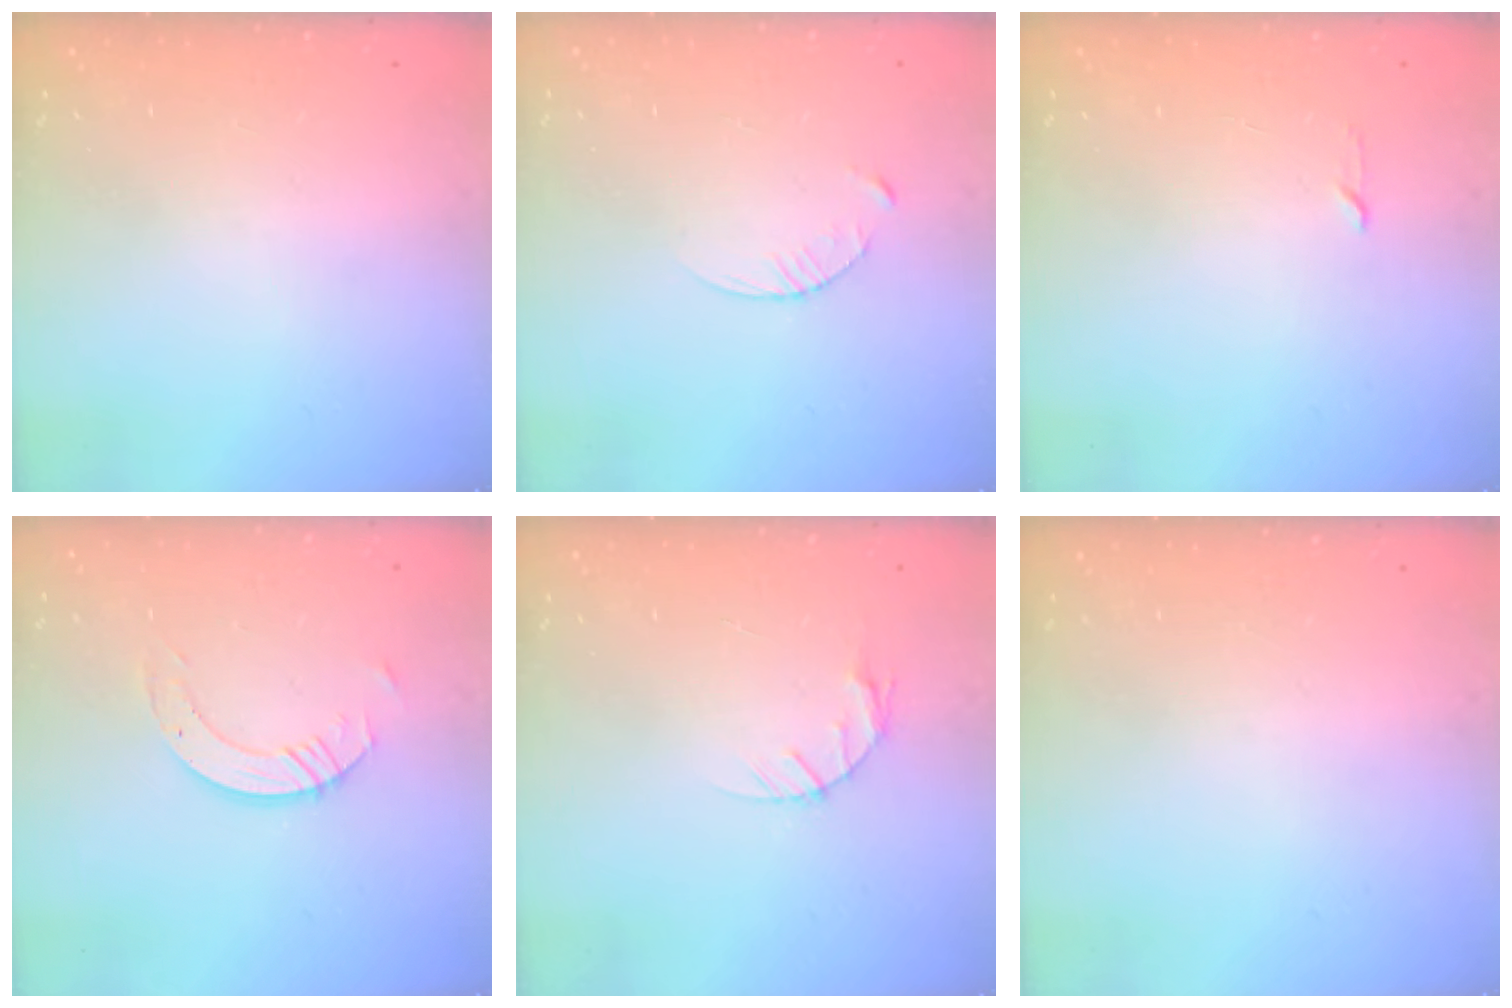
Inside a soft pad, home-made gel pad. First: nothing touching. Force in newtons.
{"total": 3.6, "press": 3.5, "slide": 0.4}
{"total": 2.3, "press": 2.2, "slide": 0.3}
{"total": 6.5, "press": 6.4, "slide": 0.7}
{"total": 3.3, "press": 3.2, "slide": 0.5}
{"total": 0.0}